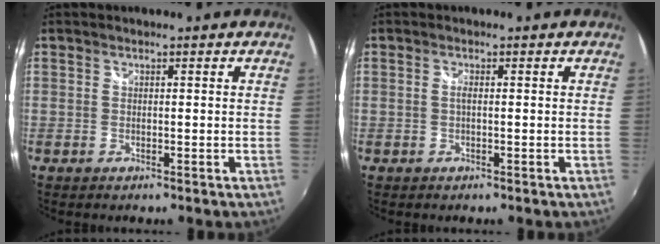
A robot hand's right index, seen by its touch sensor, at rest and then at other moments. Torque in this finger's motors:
{"motor_torque": [0.48, 0.24, 0.03, 0.02]}